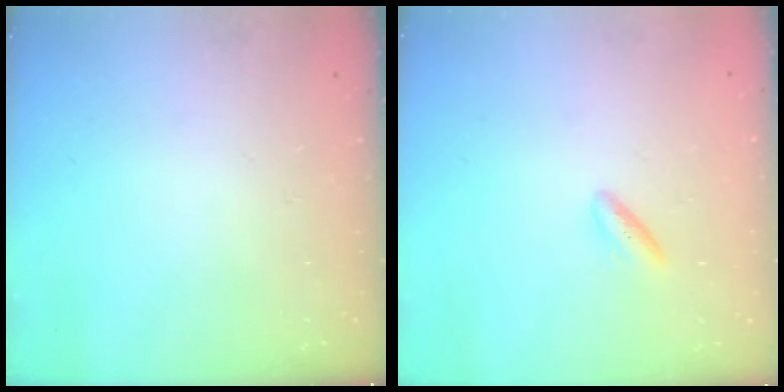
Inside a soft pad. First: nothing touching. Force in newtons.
{"total": 3.7, "press": 3.5, "slide": 1.3}